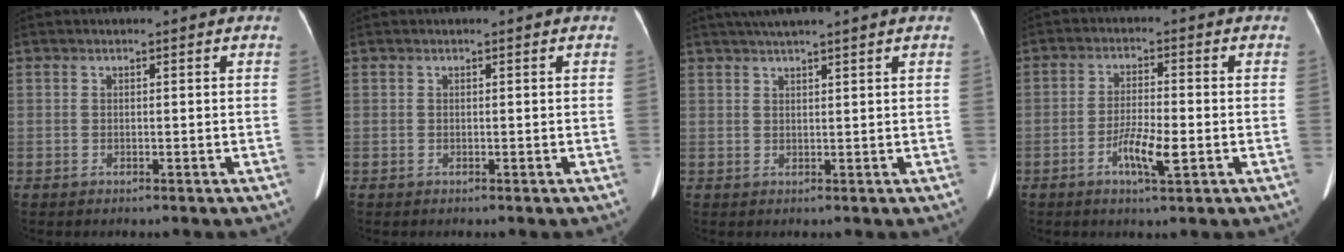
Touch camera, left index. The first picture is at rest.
{"total": 0.0}
{"total": 4.7, "force": [3.8, -0.8, 2.7], "torque": [-0.043, 0.026, 0.067]}
{"total": 5.5, "force": [-2.1, 0.8, 5.0], "torque": [-0.096, -0.004, -0.037]}